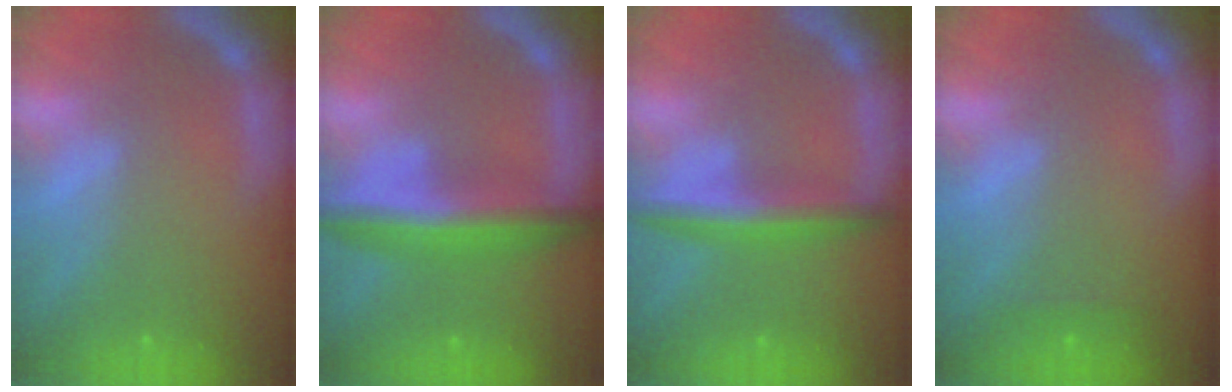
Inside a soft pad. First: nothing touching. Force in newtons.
{"total": 7.5}
{"total": 5.0}
{"total": 0.9}